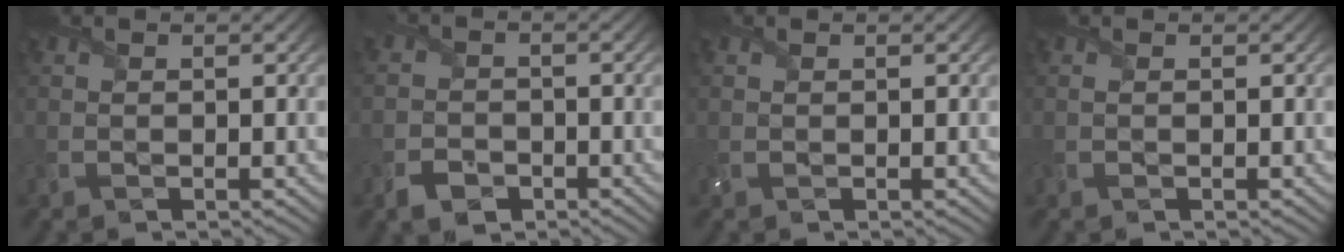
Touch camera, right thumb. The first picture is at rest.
{"total": 2.8, "force": [-1.9, 1.9, 1.0], "torque": [-0.026, -0.002, -0.045]}
{"total": 0.5, "force": [0.2, 0.4, 0.2], "torque": [-0.008, 0.001, 0.004]}
{"total": 0.6, "force": [0.0, 0.2, 0.6], "torque": [-0.015, 0.002, 0.001]}